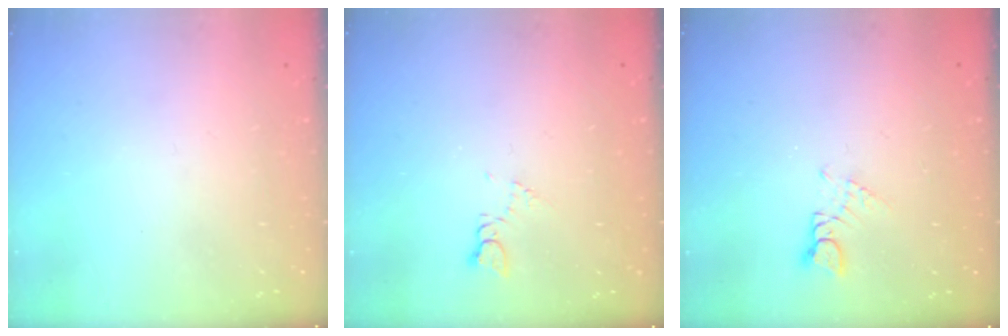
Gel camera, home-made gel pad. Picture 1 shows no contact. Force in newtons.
{"total": 2.6, "press": 2.6, "slide": 0.4}
{"total": 1.5, "press": 1.5, "slide": 0.2}